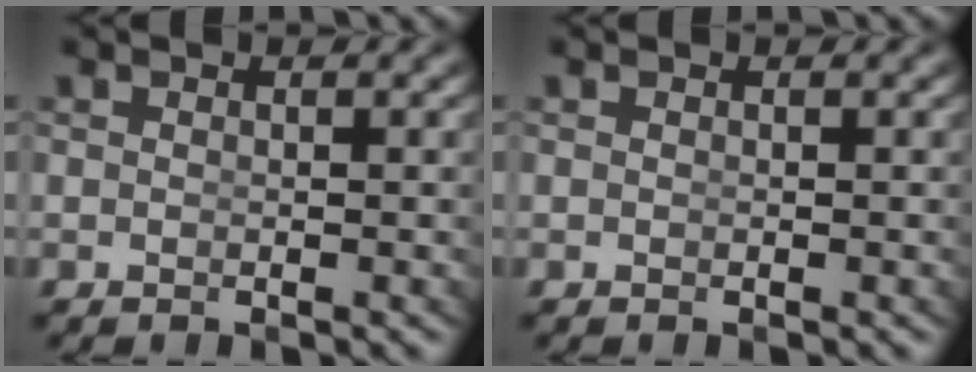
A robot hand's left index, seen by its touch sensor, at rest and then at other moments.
{"total": 0.0}